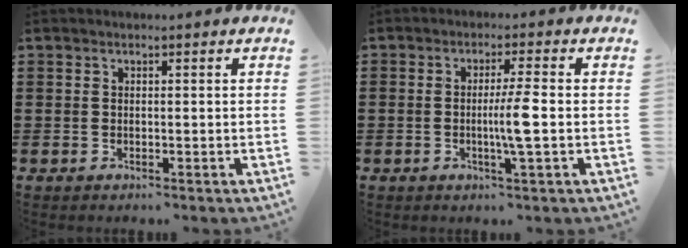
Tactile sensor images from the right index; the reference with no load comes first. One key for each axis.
{"total": 4.8, "fx": -0.6, "fy": -0.3, "fz": 4.7, "tx": -0.090, "ty": -0.008, "tz": -0.019}